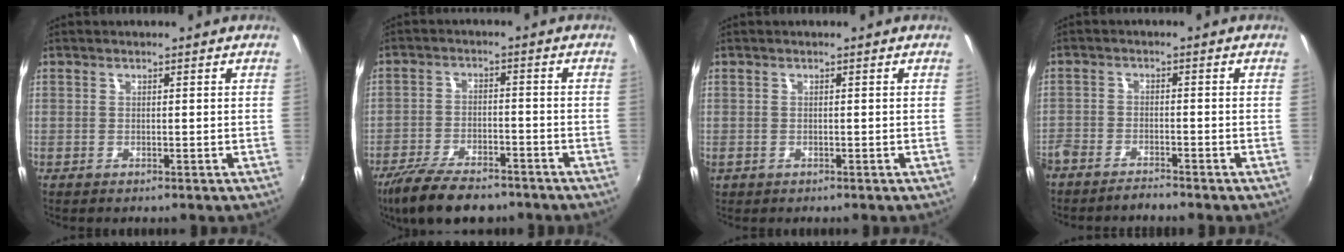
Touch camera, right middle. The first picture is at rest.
{"total": 13.2, "force": [-10.3, 4.6, 7.0], "torque": [-0.156, -0.029, -0.175]}
{"total": 0.9, "force": [-0.5, 0.7, 0.2], "torque": [-0.006, -0.004, -0.008]}
{"total": 5.5, "force": [-5.0, 1.4, 1.7], "torque": [-0.059, -0.013, -0.093]}